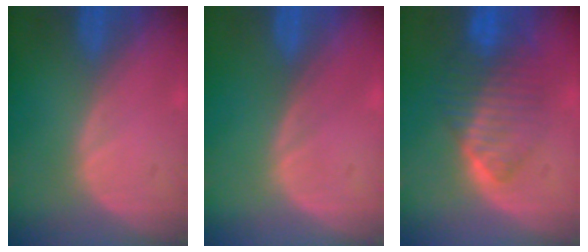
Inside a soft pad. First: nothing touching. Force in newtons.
{"total": 0.0}
{"total": 7.7, "press": 7.5, "slide": 2.0}